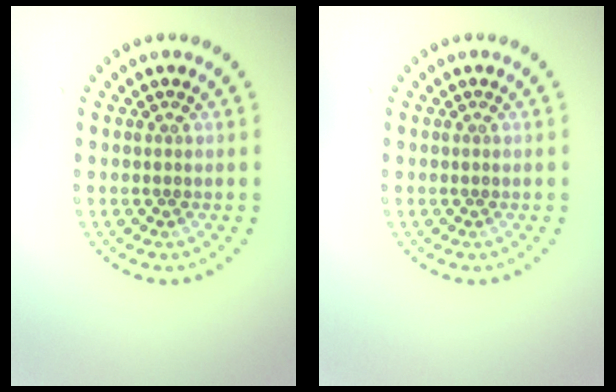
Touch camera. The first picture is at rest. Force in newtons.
{"total": 0.0}